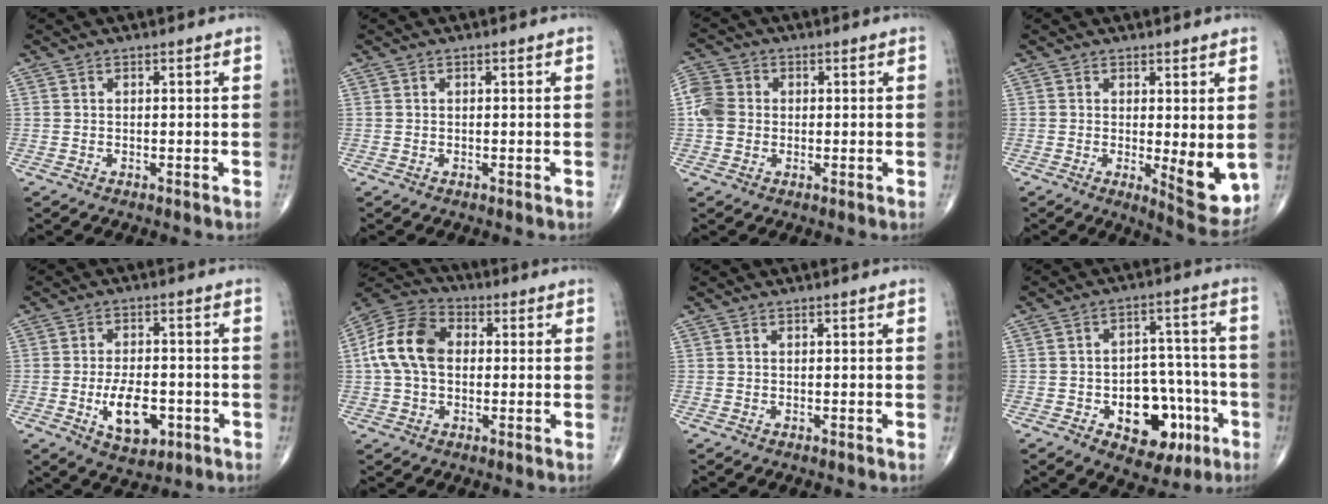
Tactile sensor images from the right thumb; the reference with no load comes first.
{"total": 0.0}
{"total": 5.7, "force": [-0.1, 5.0, 2.8], "torque": [-0.054, 0.012, -0.009]}
{"total": 7.5, "force": [0.1, 2.5, 7.0], "torque": [-0.084, -0.020, 0.008]}
{"total": 9.1, "force": [-2.7, 5.0, 7.1], "torque": [-0.103, 0.007, -0.035]}
{"total": 12.9, "force": [0.9, 8.8, 9.3], "torque": [-0.178, 0.030, 0.006]}
{"total": 0.0}
{"total": 14.3, "force": [-5.3, 9.2, 9.6], "torque": [-0.083, 0.047, -0.066]}